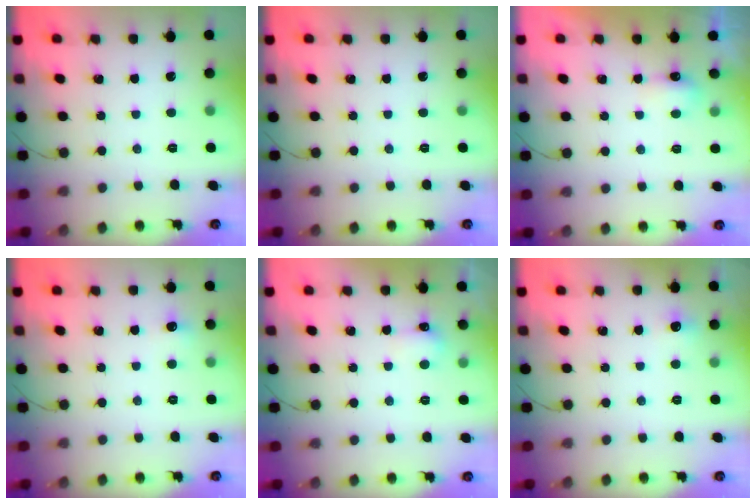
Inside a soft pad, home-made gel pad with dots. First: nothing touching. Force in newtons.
{"total": 0.0}
{"total": 4.3, "press": 4.2, "slide": 0.9}
{"total": 4.7, "press": 4.6, "slide": 1.2}
{"total": 4.3, "press": 4.1, "slide": 1.1}
{"total": 4.2, "press": 3.9, "slide": 1.7}